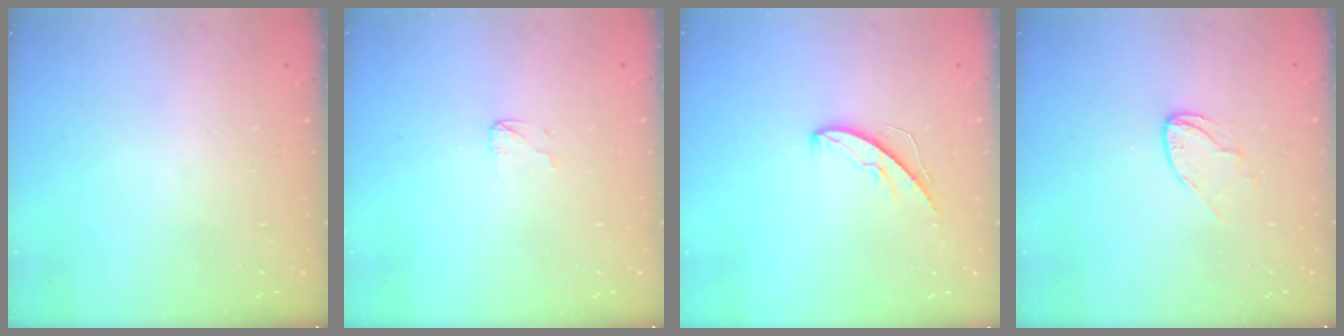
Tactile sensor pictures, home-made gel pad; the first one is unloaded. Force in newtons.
{"total": 2.9, "press": 2.8, "slide": 0.3}
{"total": 5.0, "press": 5.0, "slide": 0.4}
{"total": 6.3, "press": 6.3, "slide": 0.6}